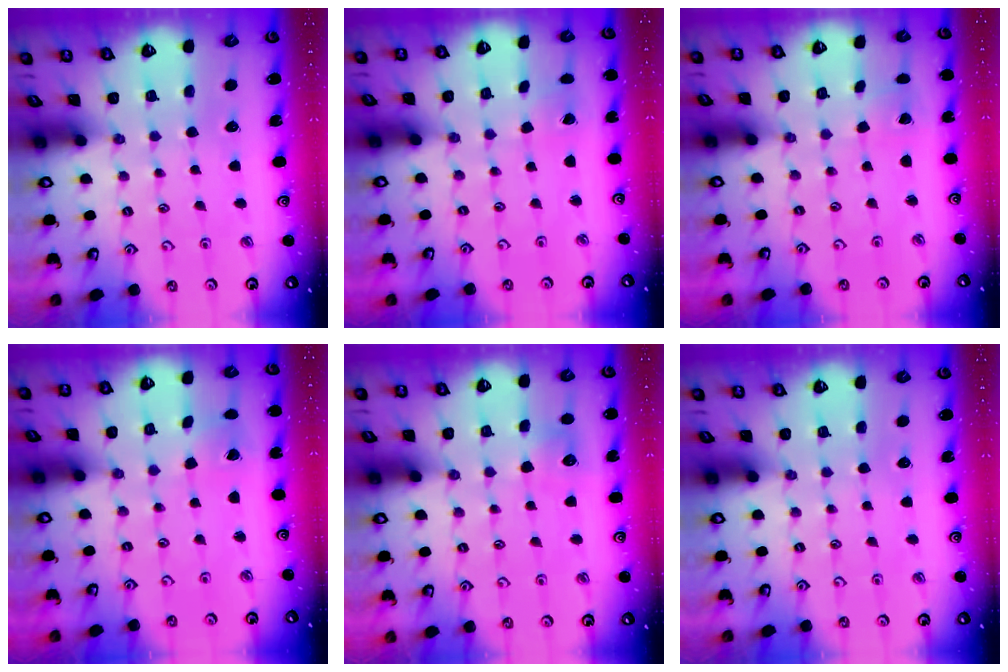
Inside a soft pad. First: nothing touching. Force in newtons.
{"total": 1.2, "press": 1.2, "slide": 0.0}
{"total": 1.0, "press": 1.0, "slide": 0.1}
{"total": 1.8, "press": 1.8, "slide": 0.1}
{"total": 6.3, "press": 6.2, "slide": 0.9}
{"total": 0.0}